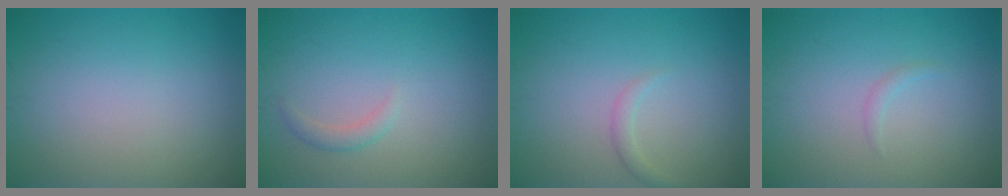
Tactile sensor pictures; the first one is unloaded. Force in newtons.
{"total": 1.1, "press": 1.1, "slide": 0.1}
{"total": 1.0, "press": 1.0, "slide": 0.1}
{"total": 0.7, "press": 0.6, "slide": 0.1}